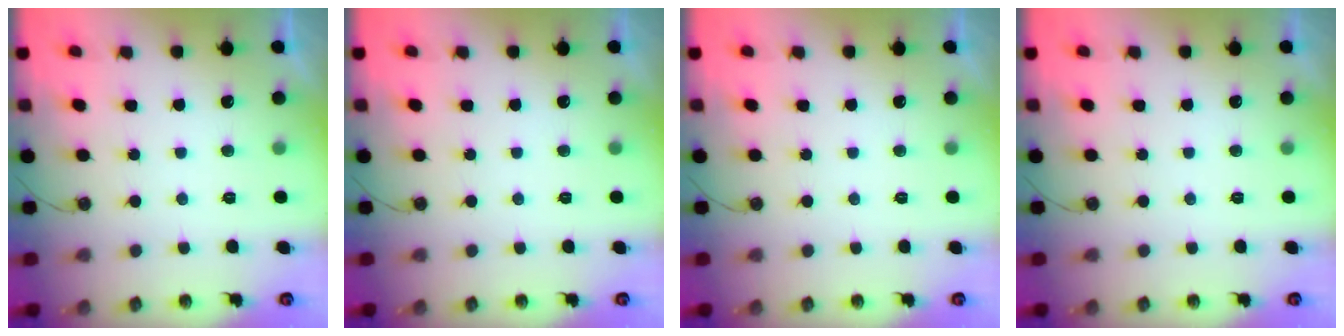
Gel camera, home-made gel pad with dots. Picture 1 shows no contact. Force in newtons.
{"total": 0.0}
{"total": 0.0}
{"total": 0.0}